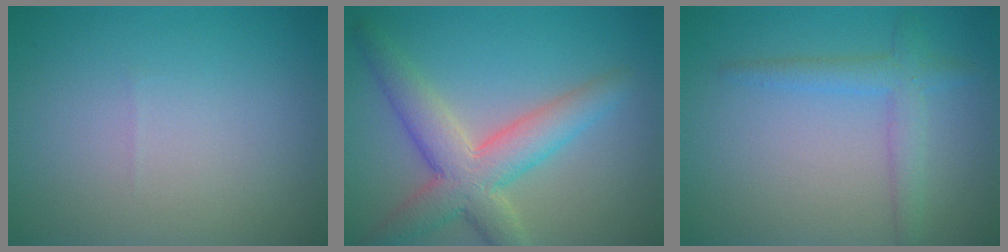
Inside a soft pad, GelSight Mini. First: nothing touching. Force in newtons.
{"total": 6.1, "press": 6.1, "slide": 0.4}
{"total": 2.7, "press": 2.7, "slide": 0.0}